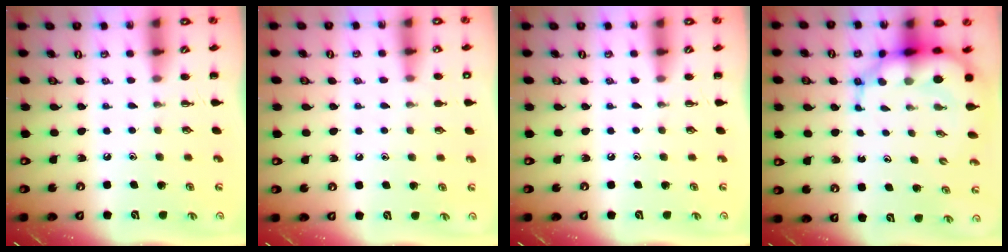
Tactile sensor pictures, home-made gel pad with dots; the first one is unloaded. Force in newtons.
{"total": 6.0, "press": 5.6, "slide": 2.1}
{"total": 0.0}
{"total": 9.1, "press": 8.7, "slide": 2.6}